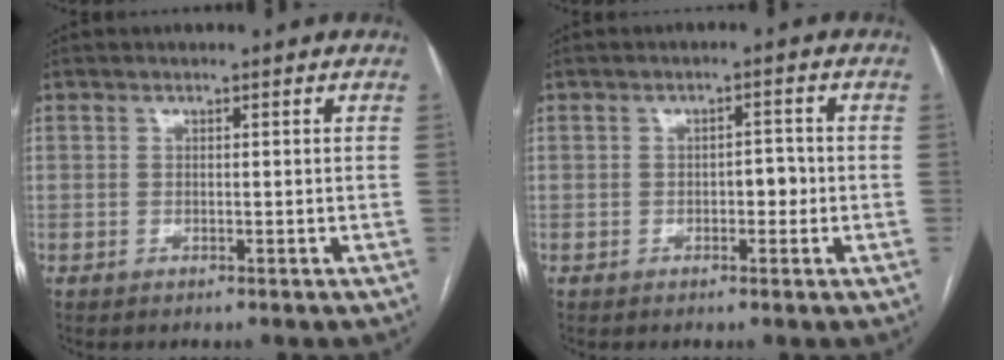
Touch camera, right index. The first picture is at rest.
{"total": 2.5, "force": [-0.6, 1.3, 2.0], "torque": [-0.020, 0.008, -0.008]}